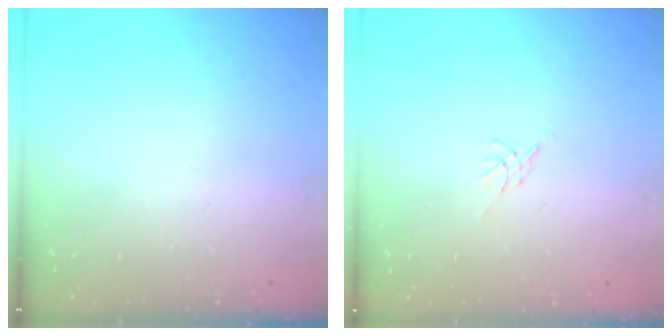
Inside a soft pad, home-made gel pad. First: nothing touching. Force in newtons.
{"total": 0.0}